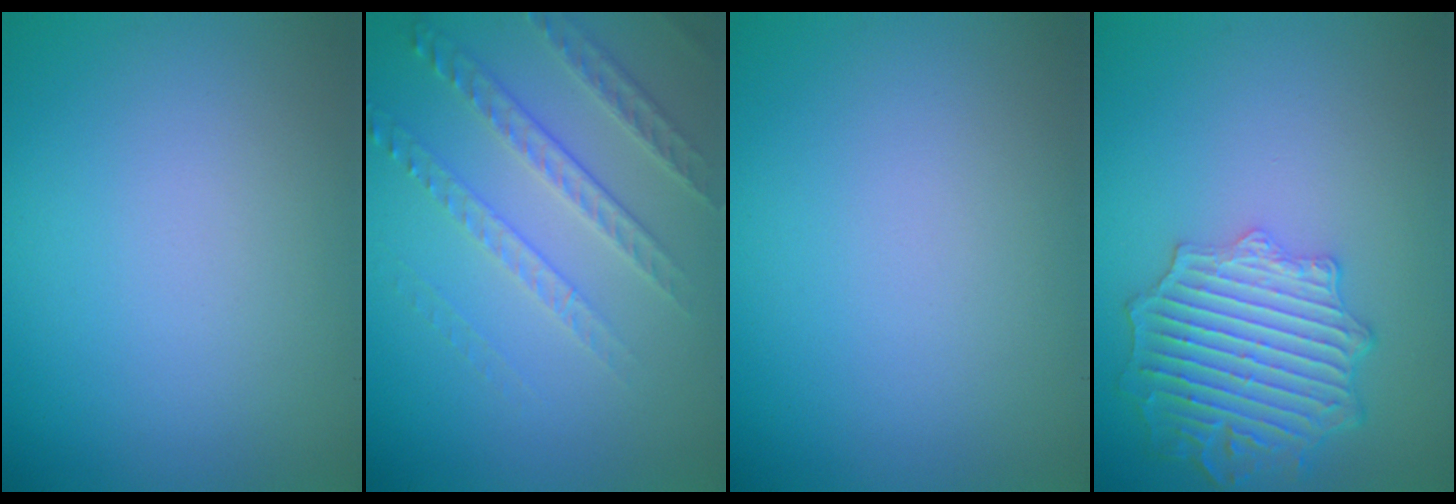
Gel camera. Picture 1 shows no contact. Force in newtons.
{"total": 4.0, "press": 3.1, "slide": 2.5}
{"total": 0.0}
{"total": 6.3, "press": 5.1, "slide": 3.7}